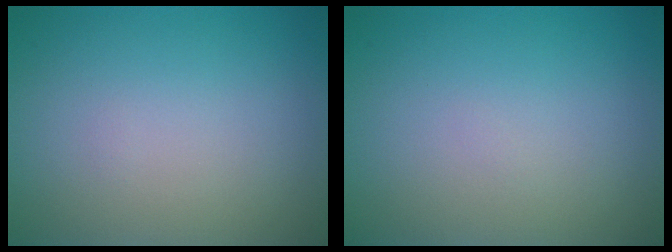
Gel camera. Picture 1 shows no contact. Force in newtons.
{"total": 0.0}